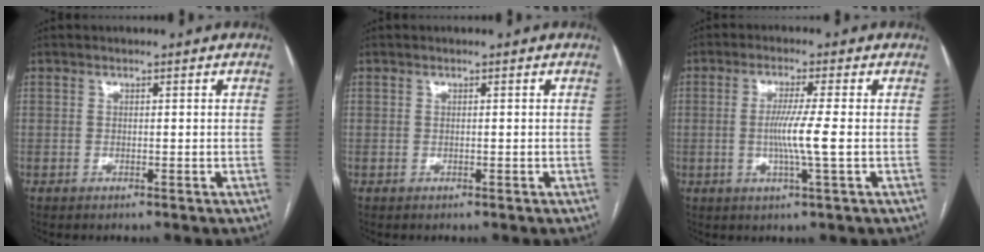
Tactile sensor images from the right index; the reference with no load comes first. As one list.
[{"total": 0.0}, {"total": 5.8, "force": [-0.6, -0.9, 5.7], "torque": [-0.107, -0.011, -0.013]}]